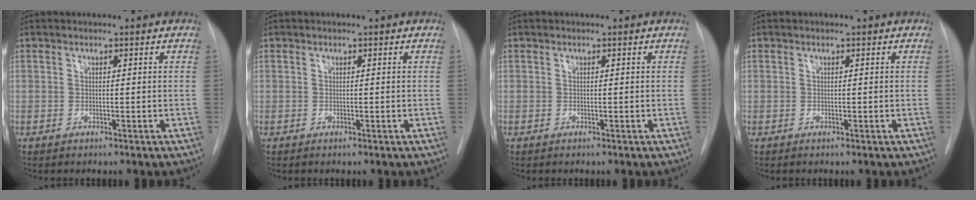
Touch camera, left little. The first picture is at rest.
{"total": 0.0}
{"total": 0.0}
{"total": 0.0}